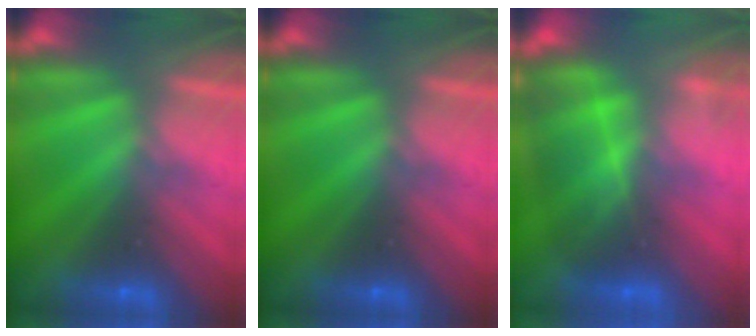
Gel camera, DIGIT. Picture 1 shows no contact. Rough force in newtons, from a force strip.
{"total": 0.0}
{"total": 4.3}